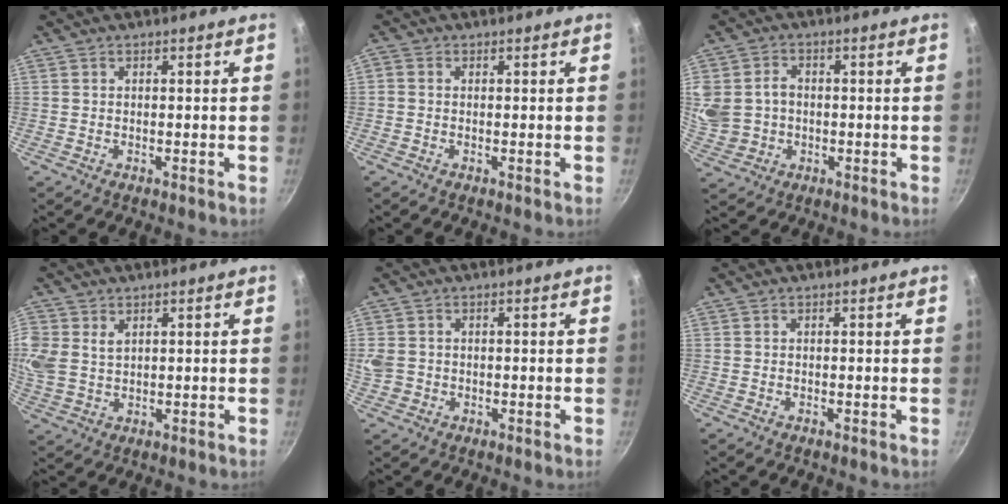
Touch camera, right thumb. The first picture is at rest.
{"total": 1.1, "force": [-0.1, 0.8, 0.8], "torque": [-0.020, 0.005, -0.007]}
{"total": 11.7, "force": [0.4, 10.2, 5.8], "torque": [-0.132, 0.019, 0.017]}
{"total": 10.9, "force": [3.5, 8.2, 6.2], "torque": [-0.159, 0.020, 0.078]}
{"total": 3.8, "force": [-0.1, 3.3, 1.8], "torque": [-0.033, 0.000, 0.000]}
{"total": 0.0}